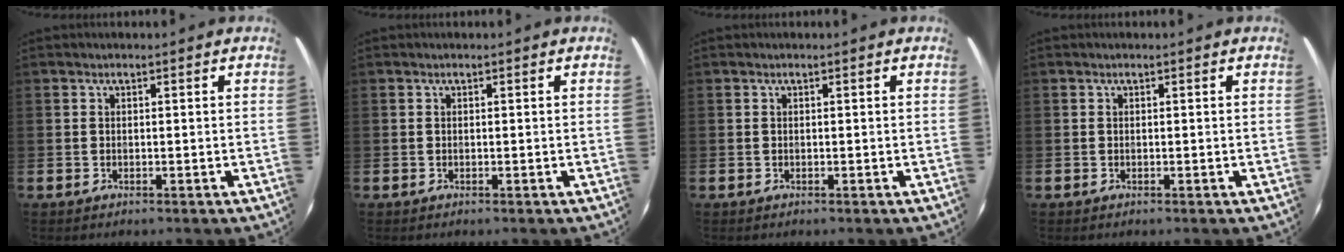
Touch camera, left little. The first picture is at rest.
{"total": 0.0}
{"total": 0.0}
{"total": 0.0}